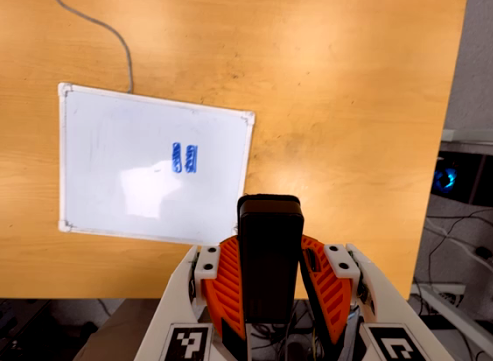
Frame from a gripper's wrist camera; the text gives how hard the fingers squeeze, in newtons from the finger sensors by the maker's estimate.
{"total": 5.7, "left": 4.3, "right": 7.1}